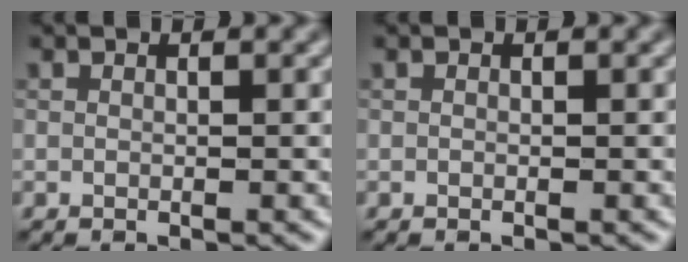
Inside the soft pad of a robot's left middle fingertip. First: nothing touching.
{"total": 0.6, "force": [-0.5, -0.2, -0.2], "torque": [0.002, 0.004, -0.002]}